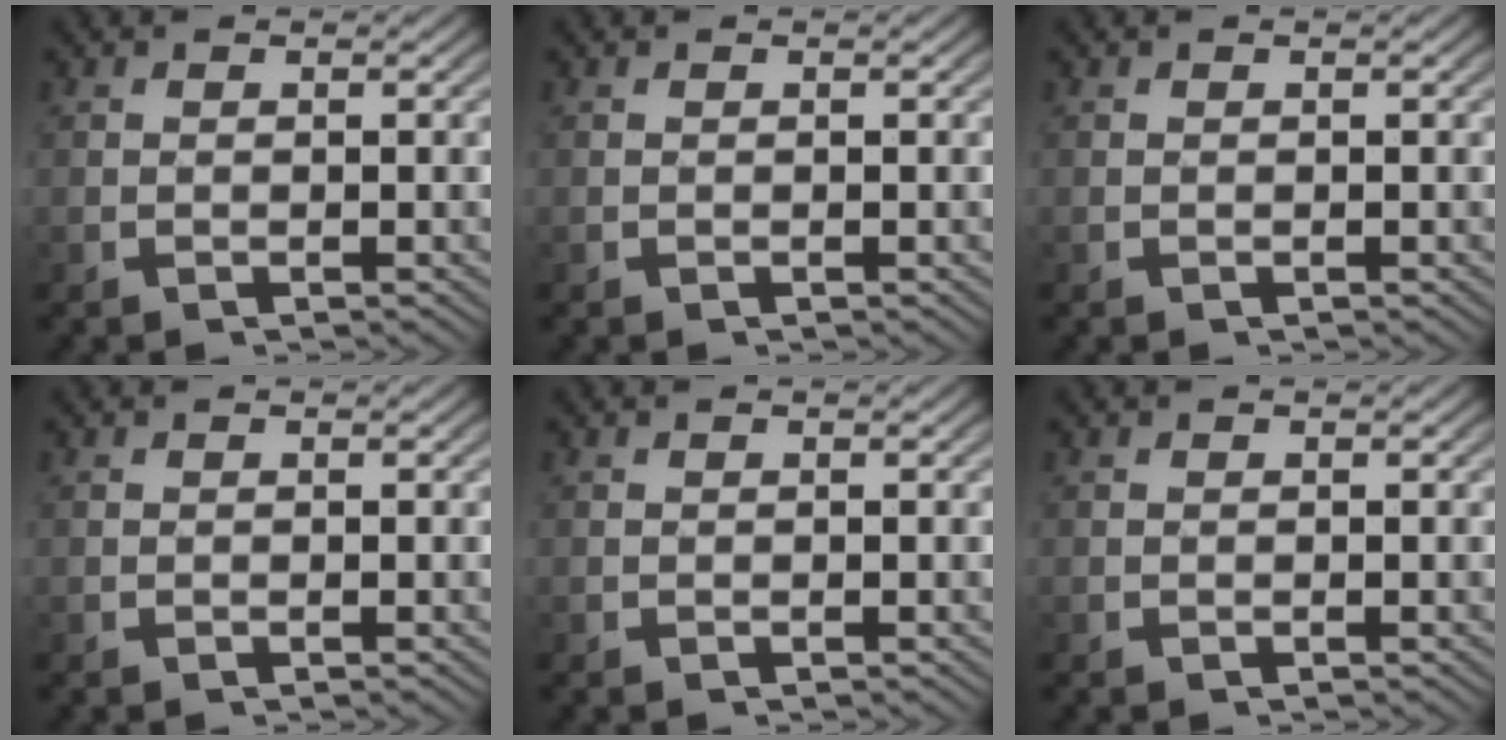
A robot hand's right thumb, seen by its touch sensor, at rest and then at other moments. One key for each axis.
{"total": 0.0}
{"total": 0.0}
{"total": 0.0}
{"total": 0.0}
{"total": 0.0}